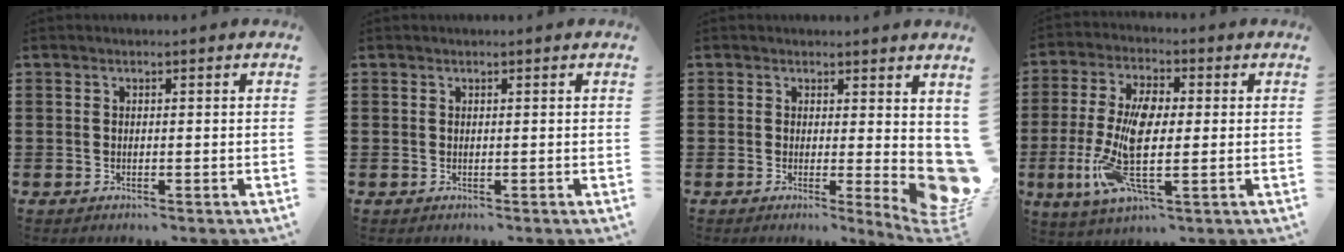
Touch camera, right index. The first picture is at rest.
{"total": 0.0}
{"total": 4.6, "force": [0.3, 2.4, 3.9], "torque": [-0.040, -0.014, 0.008]}
{"total": 10.9, "force": [-1.0, 4.3, 10.0], "torque": [-0.216, -0.008, -0.019]}